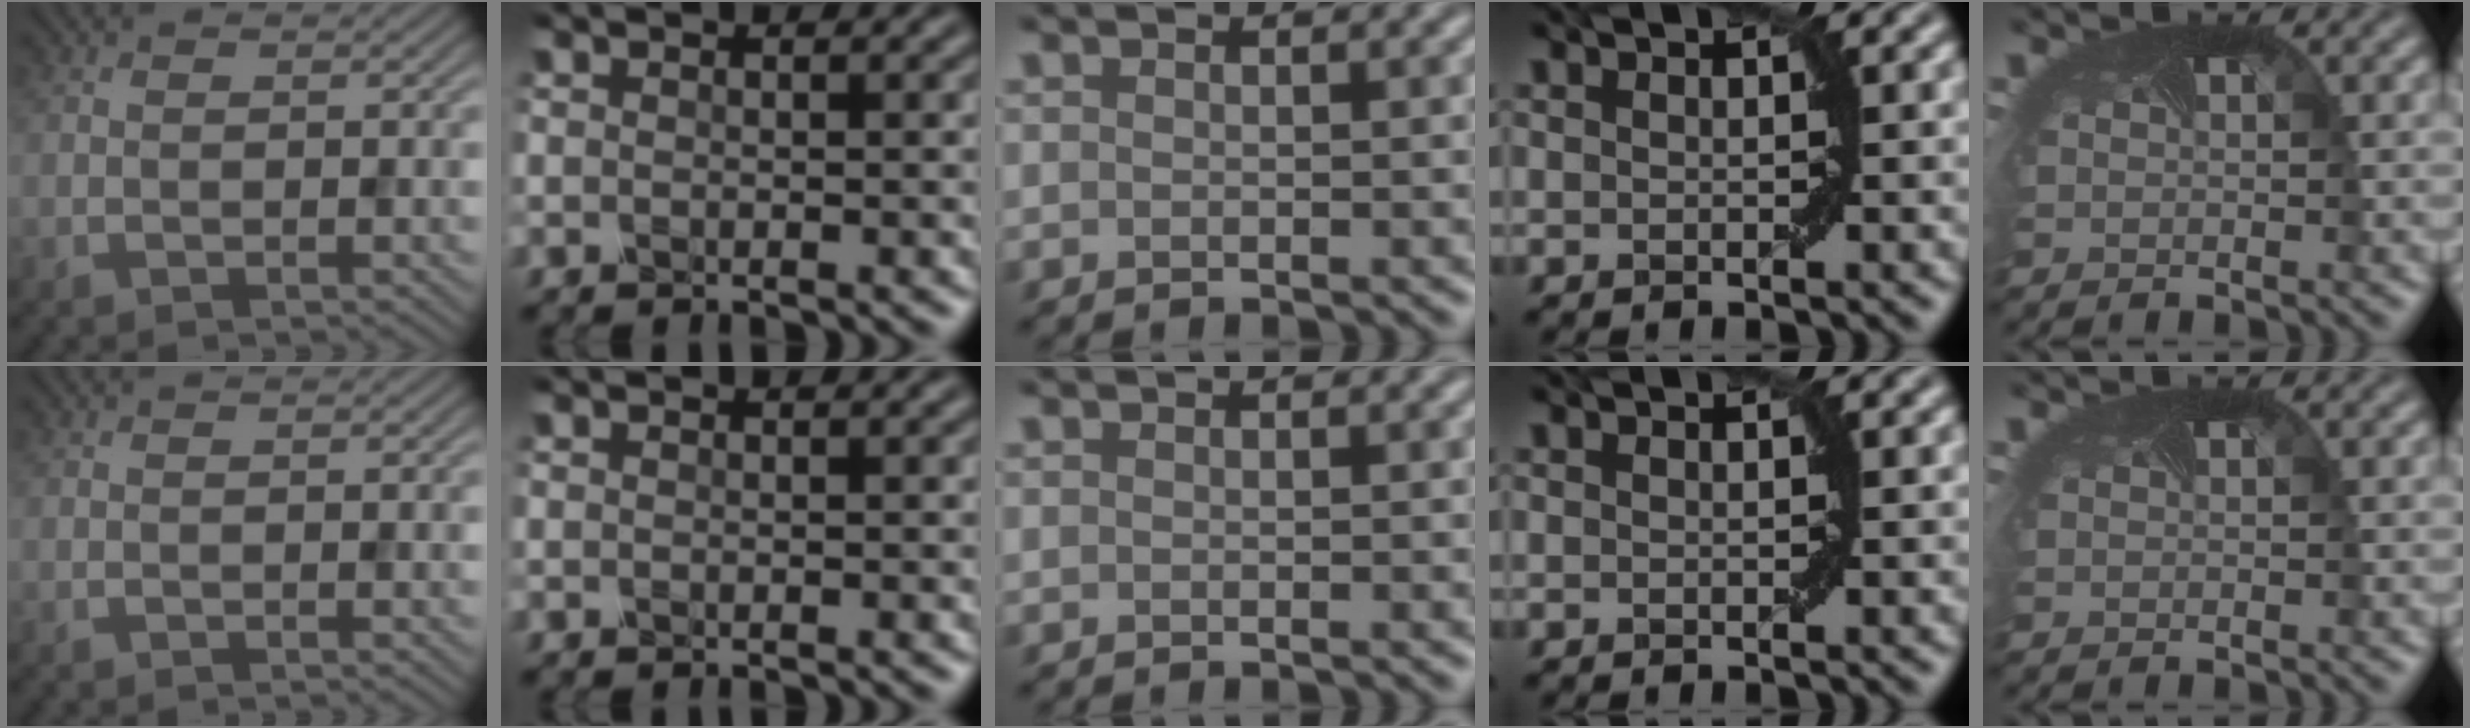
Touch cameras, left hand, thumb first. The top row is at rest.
{}